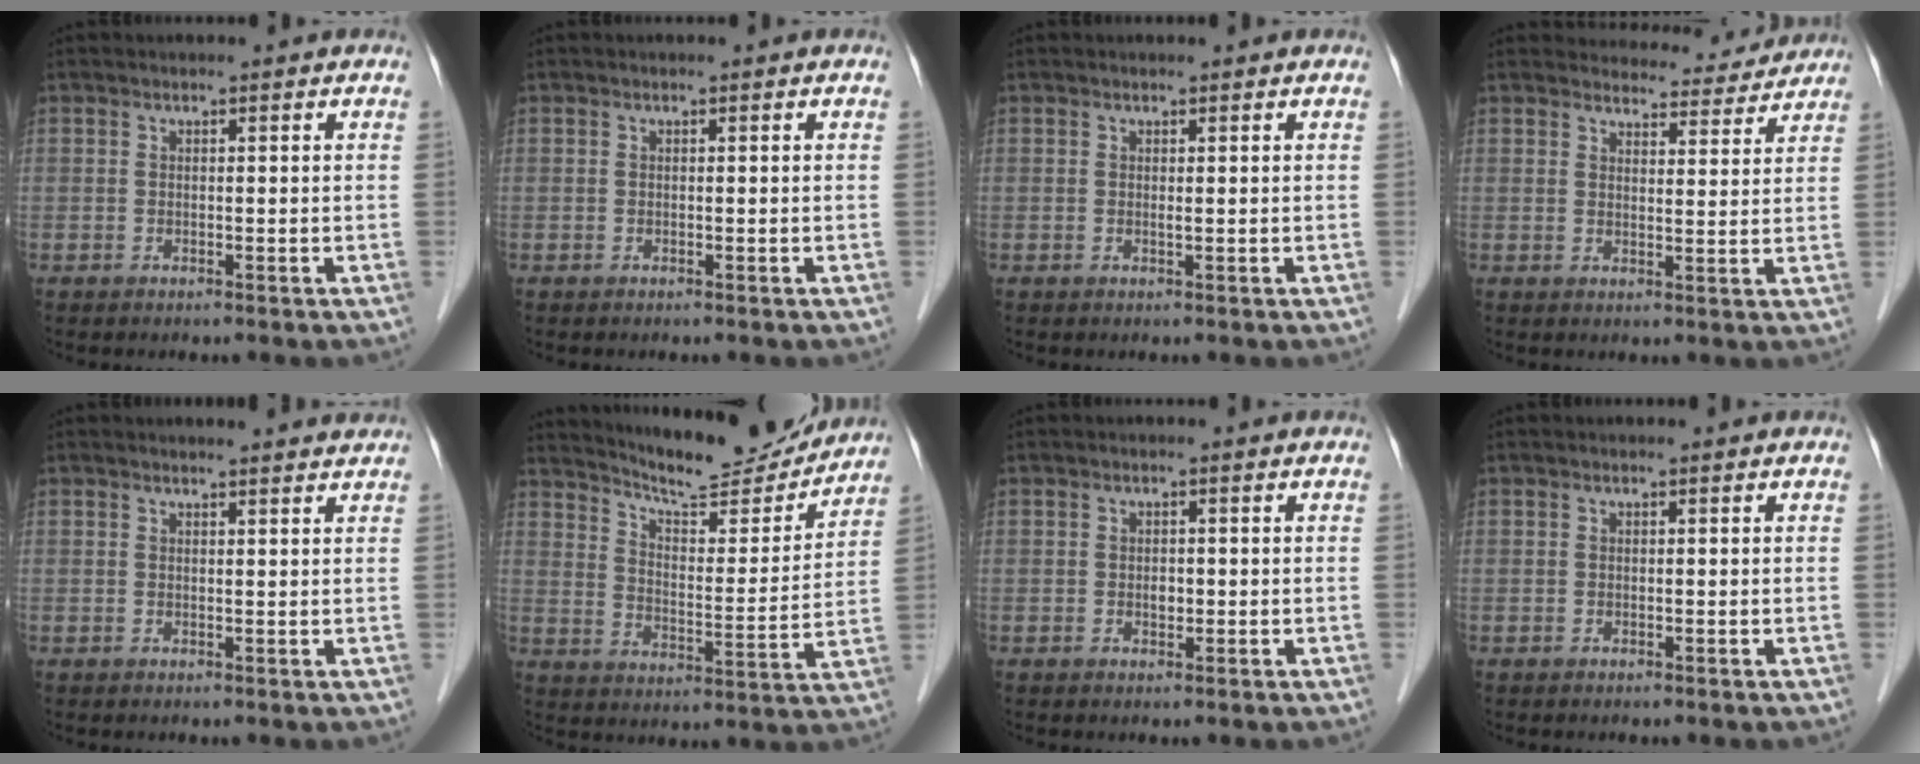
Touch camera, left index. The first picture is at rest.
{"total": 0.0}
{"total": 0.5, "force": [0.3, 0.1, 0.4], "torque": [-0.009, 0.000, 0.004]}
{"total": 8.4, "force": [8.2, 1.9, 0.4], "torque": [0.010, -0.001, 0.089]}
{"total": 5.6, "force": [5.4, 0.4, 1.5], "torque": [-0.017, 0.006, 0.050]}
{"total": 16.3, "force": [15.4, 1.9, 5.0], "torque": [-0.083, -0.018, 0.223]}
{"total": 1.1, "force": [-0.1, 0.8, 0.8], "torque": [-0.014, 0.001, 0.000]}
{"total": 0.0}